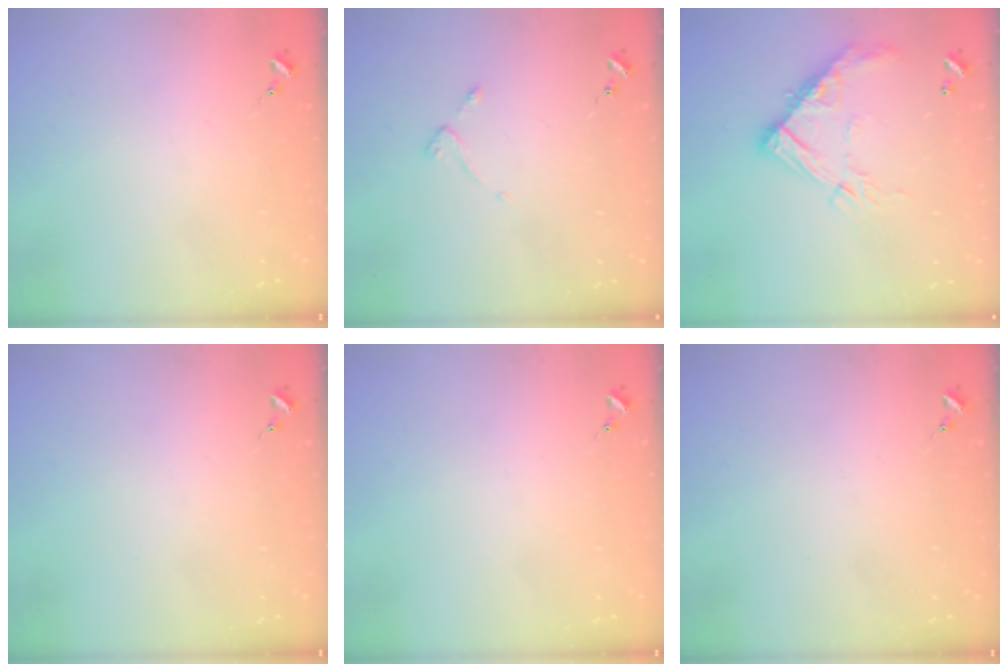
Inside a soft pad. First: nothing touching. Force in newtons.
{"total": 2.7, "press": 2.6, "slide": 0.5}
{"total": 15.6, "press": 15.6, "slide": 1.2}
{"total": 0.0}
{"total": 0.0}
{"total": 0.0}